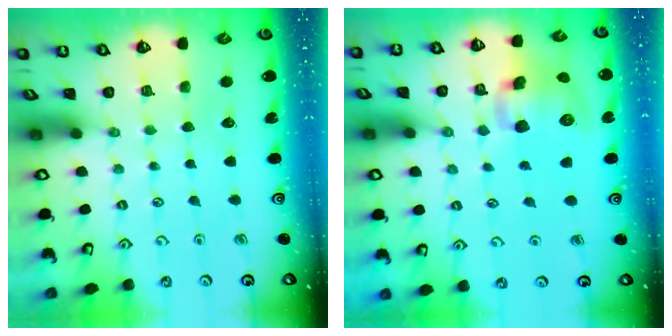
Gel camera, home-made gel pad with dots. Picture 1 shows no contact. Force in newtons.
{"total": 12.3, "press": 12.1, "slide": 2.0}